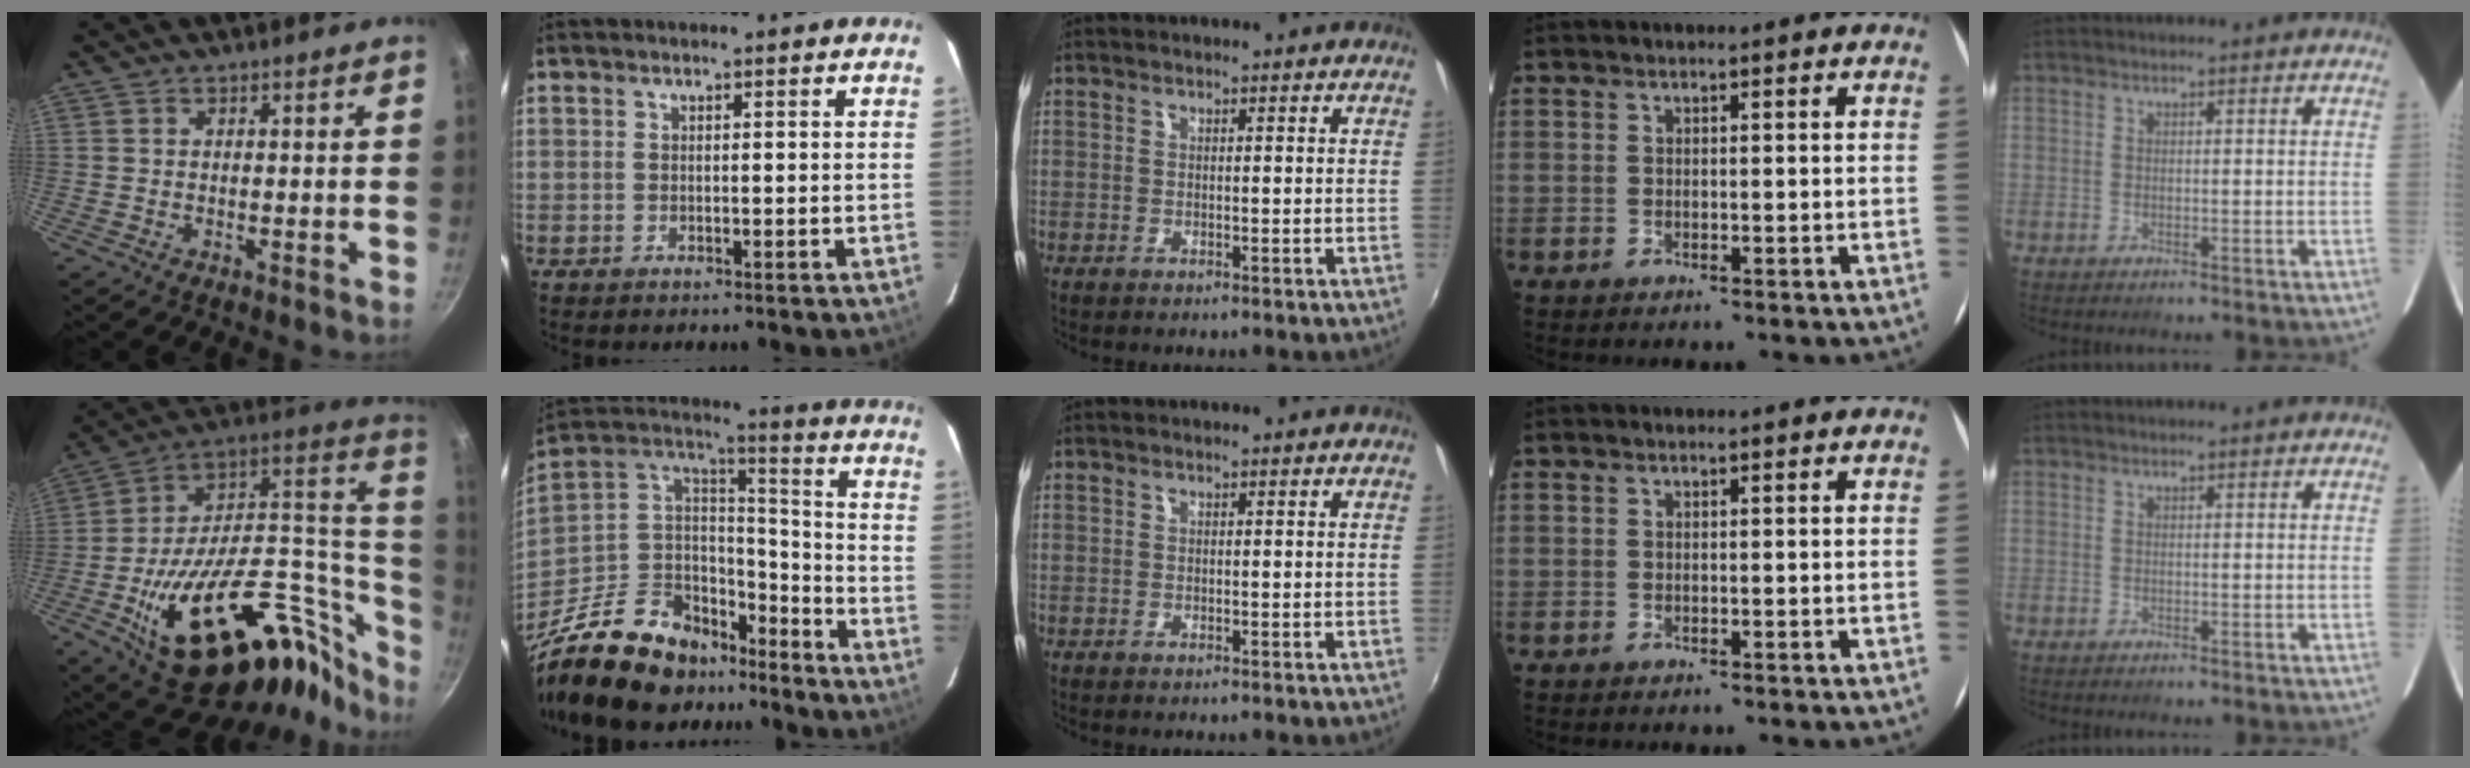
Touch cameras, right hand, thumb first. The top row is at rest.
{"thumb": {"total": 42.6, "force": [-14.0, 22.6, 33.3], "torque": [-0.475, 0.082, -0.203]}, "index": {"total": 26.1, "force": [-19.0, 13.5, 11.8], "torque": [-0.257, 0.039, -0.300]}}